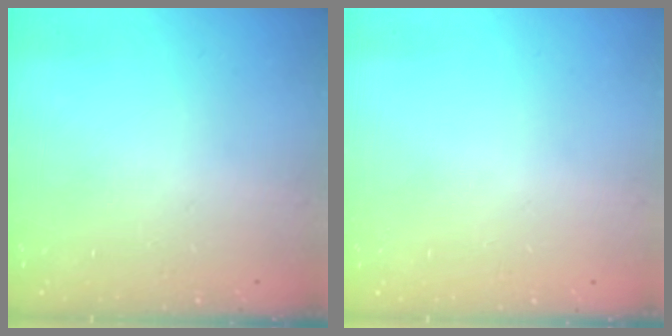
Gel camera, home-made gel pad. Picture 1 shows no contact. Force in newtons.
{"total": 0.0}